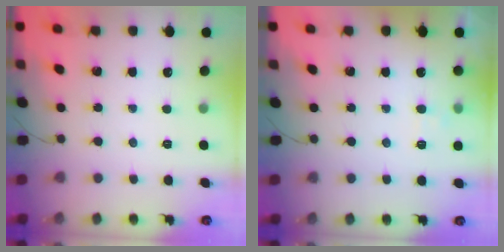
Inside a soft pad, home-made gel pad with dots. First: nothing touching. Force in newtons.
{"total": 3.9, "press": 3.5, "slide": 1.8}